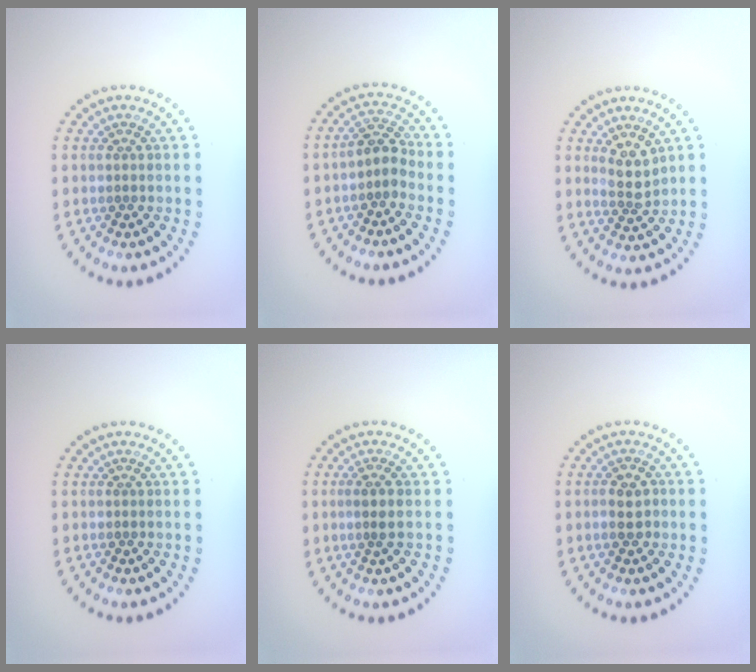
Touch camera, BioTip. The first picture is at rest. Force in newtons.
{"total": 2.4, "press": 2.0, "slide": 1.2}
{"total": 2.4, "press": 2.1, "slide": 1.2}
{"total": 0.0}
{"total": 1.6, "press": 1.4, "slide": 0.7}
{"total": 2.1, "press": 2.0, "slide": 0.4}